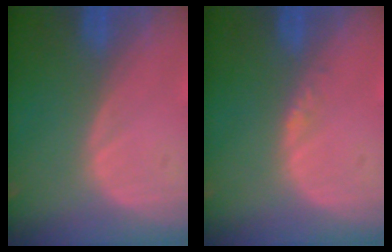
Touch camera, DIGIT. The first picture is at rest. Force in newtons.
{"total": 0.8, "press": 0.8, "slide": 0.1}